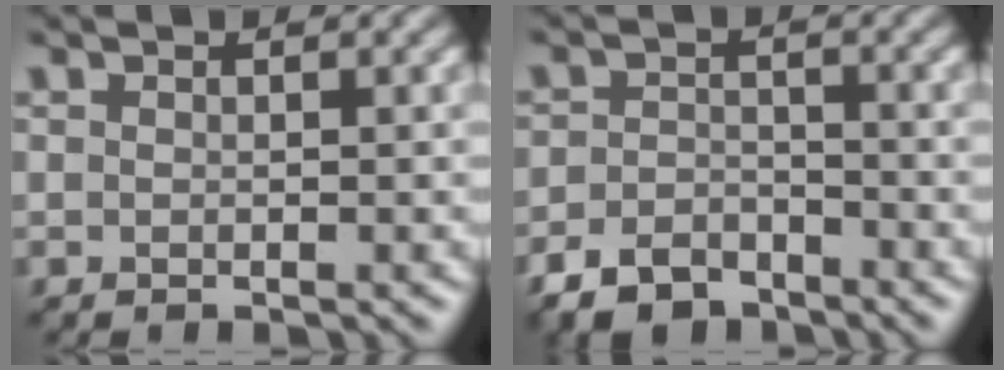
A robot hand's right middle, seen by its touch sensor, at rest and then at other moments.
{"total": 4.1, "force": [-3.3, 2.0, 1.4], "torque": [-0.027, 0.000, -0.068]}